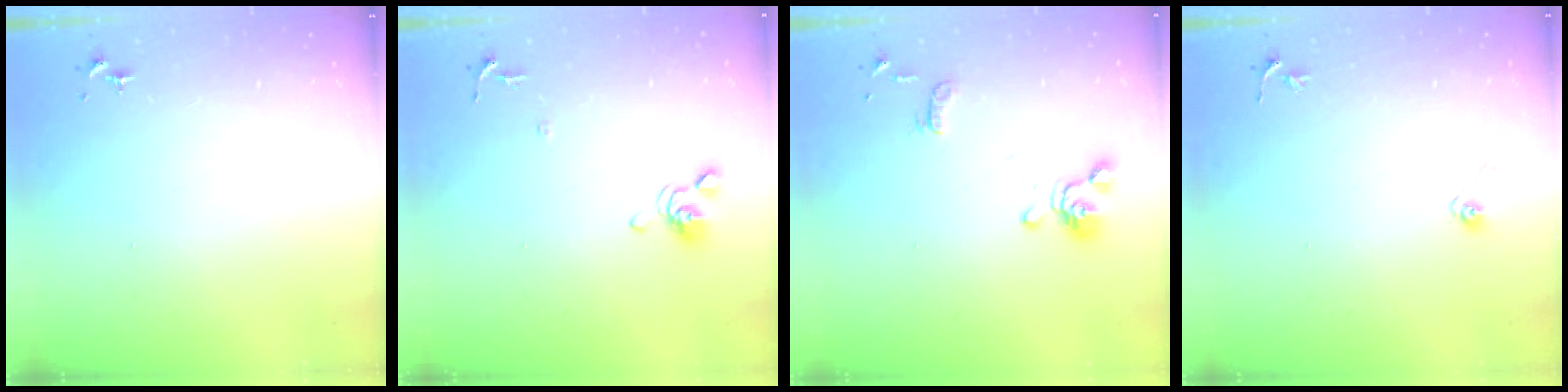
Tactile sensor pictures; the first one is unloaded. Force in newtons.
{"total": 8.1, "press": 8.0, "slide": 1.5}
{"total": 11.5, "press": 11.4, "slide": 1.1}
{"total": 3.6, "press": 3.0, "slide": 2.0}